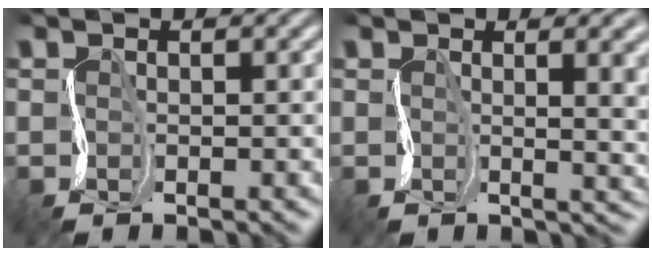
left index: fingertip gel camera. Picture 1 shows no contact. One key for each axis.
{"total": 7.6, "fx": 1.1, "fy": 3.6, "fz": 6.6, "tx": -0.050, "ty": 0.003, "tz": 0.017}